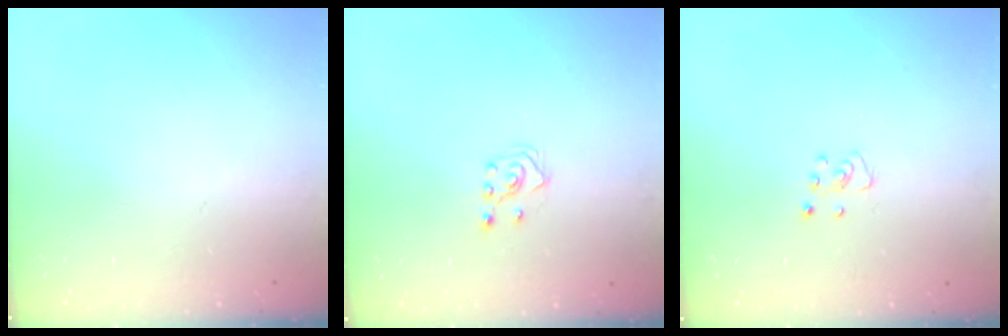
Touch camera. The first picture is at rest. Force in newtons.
{"total": 3.1, "press": 3.0, "slide": 0.7}
{"total": 3.4, "press": 3.4, "slide": 0.3}